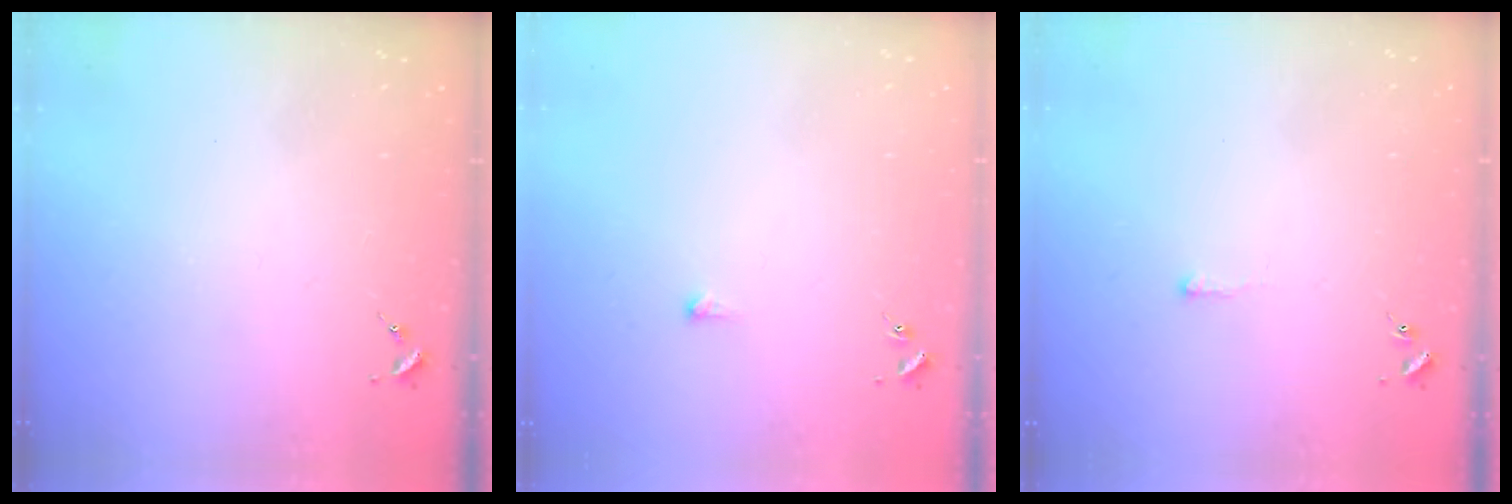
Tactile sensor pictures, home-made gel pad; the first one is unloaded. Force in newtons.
{"total": 3.1, "press": 3.0, "slide": 0.6}
{"total": 2.6, "press": 2.6, "slide": 0.4}